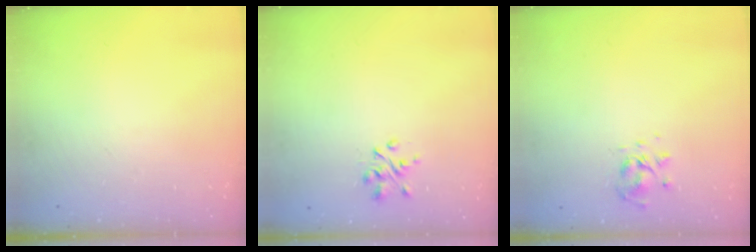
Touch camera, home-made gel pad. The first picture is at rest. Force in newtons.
{"total": 2.5, "press": 2.3, "slide": 0.8}
{"total": 4.2, "press": 4.0, "slide": 1.2}